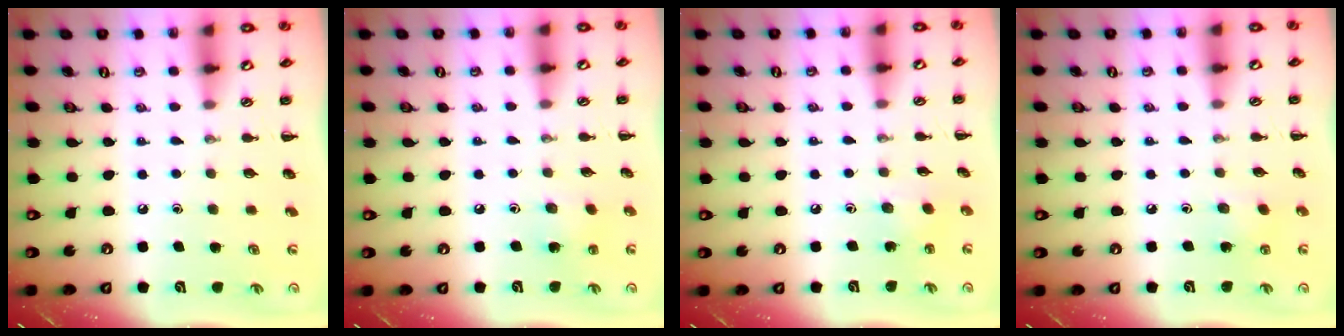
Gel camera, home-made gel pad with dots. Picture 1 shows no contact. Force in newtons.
{"total": 4.5, "press": 4.3, "slide": 1.3}
{"total": 3.1, "press": 3.0, "slide": 0.8}
{"total": 3.2, "press": 3.0, "slide": 1.0}